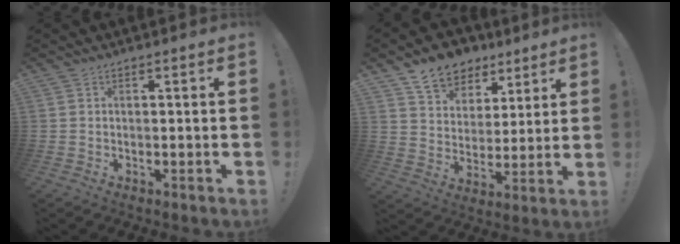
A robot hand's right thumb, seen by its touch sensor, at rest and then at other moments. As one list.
[{"total": 11.1, "force": [8.1, 7.1, 2.7], "torque": [-0.047, -0.057, 0.156]}]